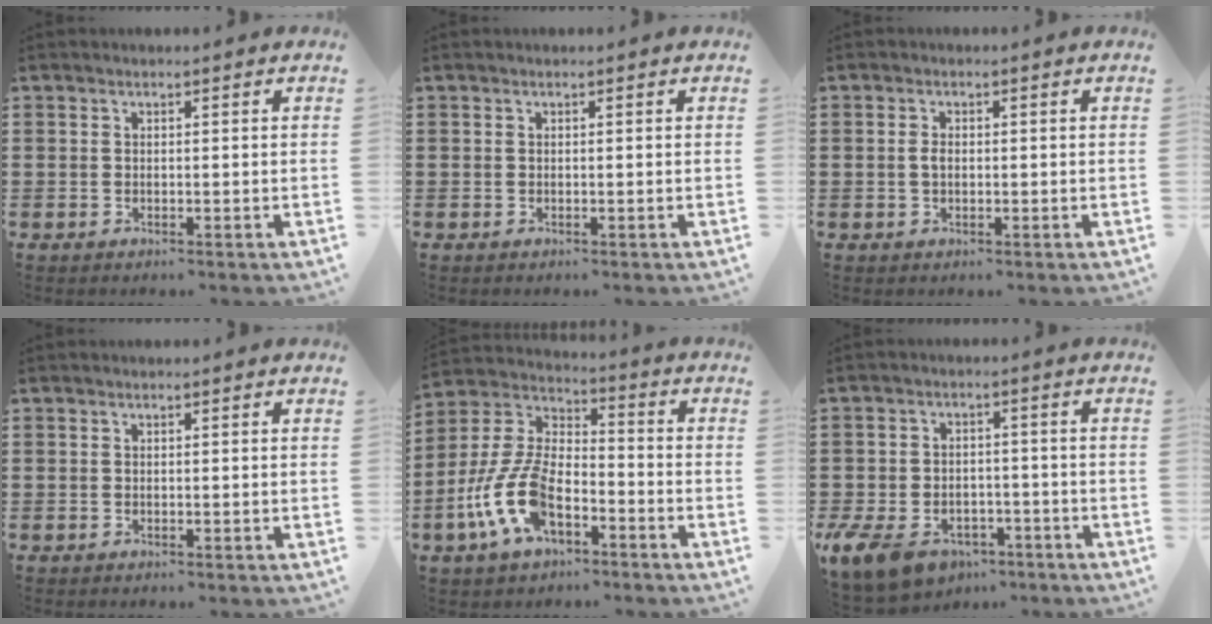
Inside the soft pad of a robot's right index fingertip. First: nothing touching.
{"total": 0.0}
{"total": 1.6, "force": [-0.1, 0.9, 1.3], "torque": [-0.026, 0.004, -0.002]}
{"total": 0.0}
{"total": 12.2, "force": [-5.6, 6.1, 9.0], "torque": [-0.234, -0.005, -0.117]}
{"total": 6.5, "force": [-4.8, 3.2, 2.9], "torque": [-0.089, 0.003, -0.100]}